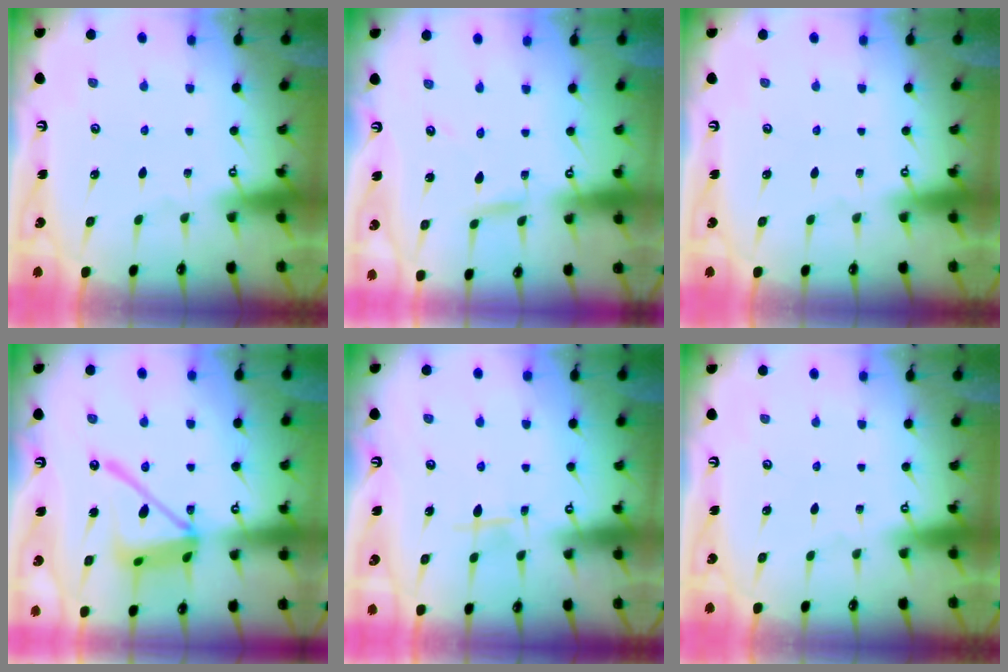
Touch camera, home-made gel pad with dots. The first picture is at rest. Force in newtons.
{"total": 2.9, "press": 2.9, "slide": 0.0}
{"total": 0.0}
{"total": 16.4, "press": 16.3, "slide": 1.8}
{"total": 5.8, "press": 5.8, "slide": 0.8}
{"total": 0.0}